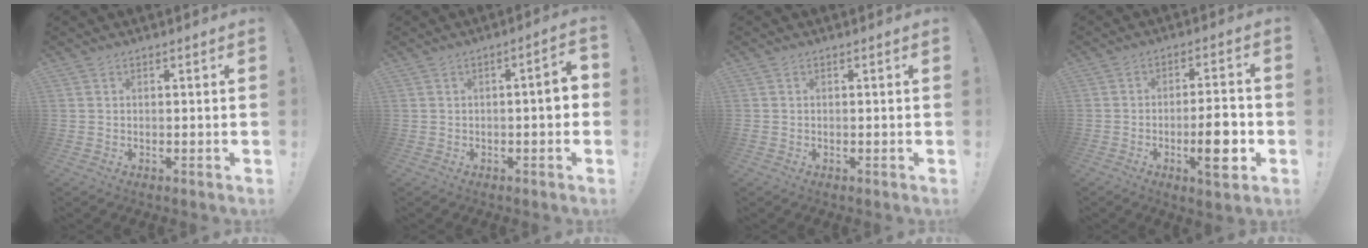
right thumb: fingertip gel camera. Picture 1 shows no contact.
{"total": 4.9, "force": [-0.6, 0.6, 4.8], "torque": [-0.067, 0.001, -0.014]}
{"total": 0.0}
{"total": 11.2, "force": [-3.5, 2.5, 10.4], "torque": [-0.149, 0.005, -0.059]}